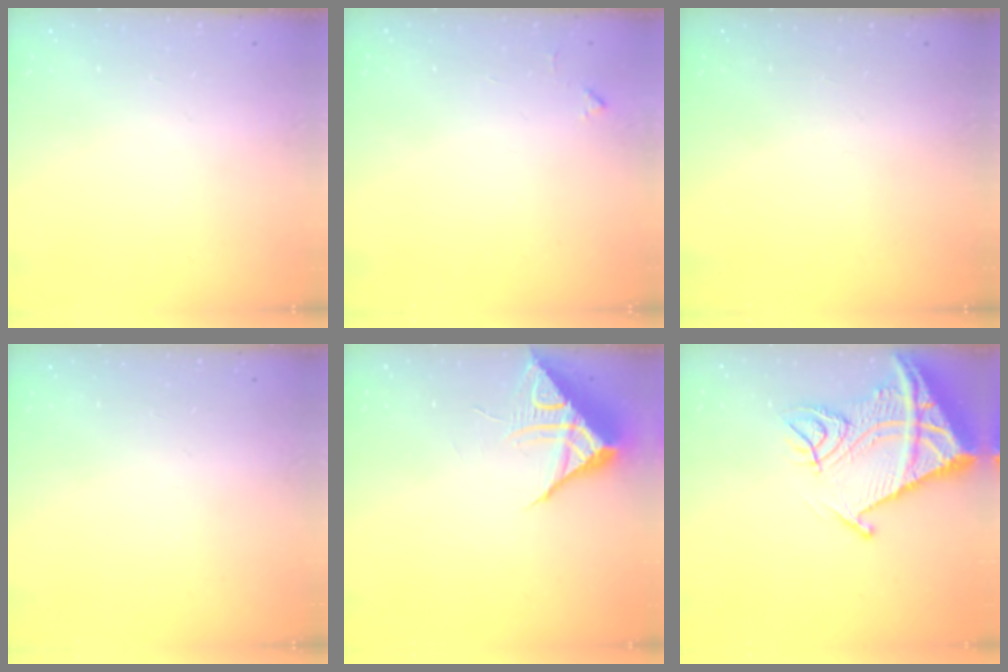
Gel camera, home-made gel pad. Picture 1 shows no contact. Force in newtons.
{"total": 3.7, "press": 3.7, "slide": 0.5}
{"total": 0.0}
{"total": 0.0}
{"total": 9.7, "press": 9.7, "slide": 0.5}
{"total": 19.6, "press": 19.5, "slide": 2.1}